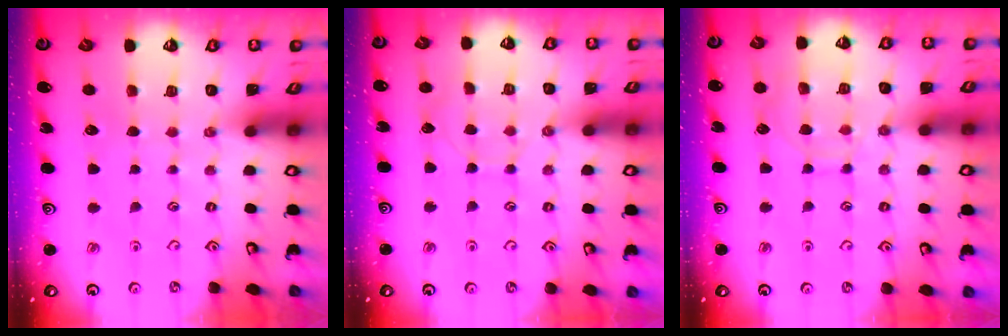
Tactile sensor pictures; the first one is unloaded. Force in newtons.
{"total": 4.3, "press": 4.3, "slide": 0.1}
{"total": 10.3, "press": 10.2, "slide": 1.0}